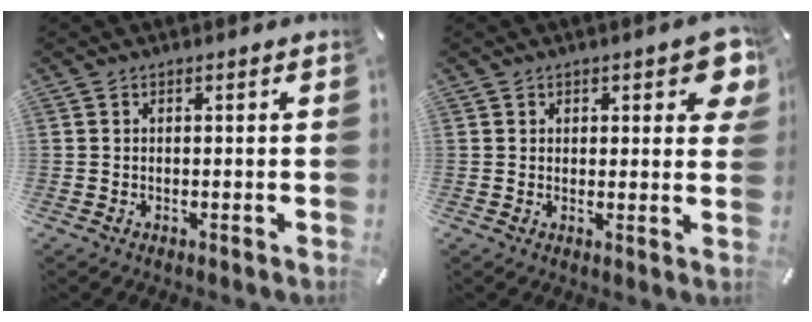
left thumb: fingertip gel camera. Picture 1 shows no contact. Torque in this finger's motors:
{"motor_torque": [0.00, 0.18, 0.30, 0.11, 0.01]}